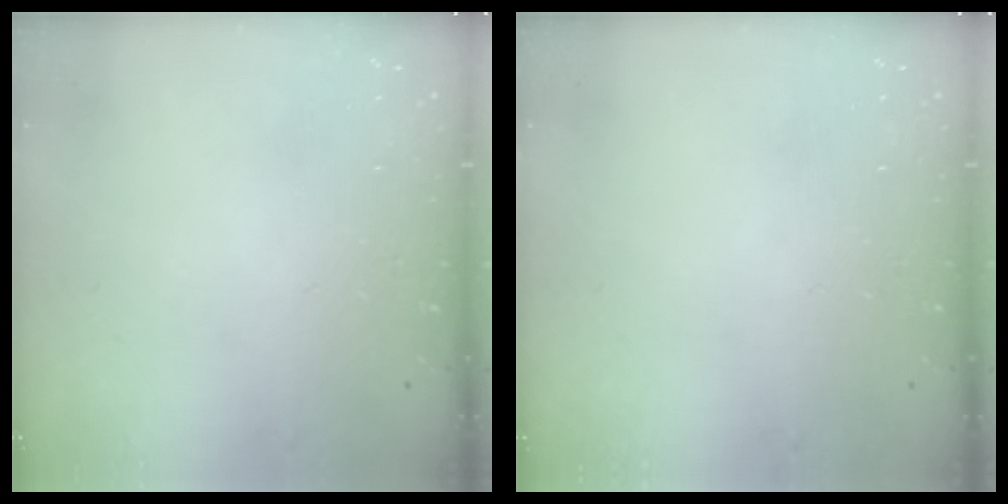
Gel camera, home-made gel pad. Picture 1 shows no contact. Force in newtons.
{"total": 0.0}